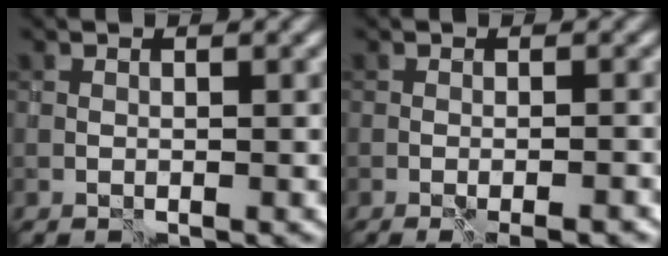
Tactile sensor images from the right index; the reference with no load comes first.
{"total": 2.8, "force": [-2.0, 0.2, 2.0], "torque": [-0.022, -0.002, -0.016]}